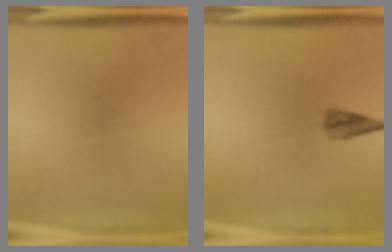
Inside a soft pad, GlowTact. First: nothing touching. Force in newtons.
{"total": 2.5}